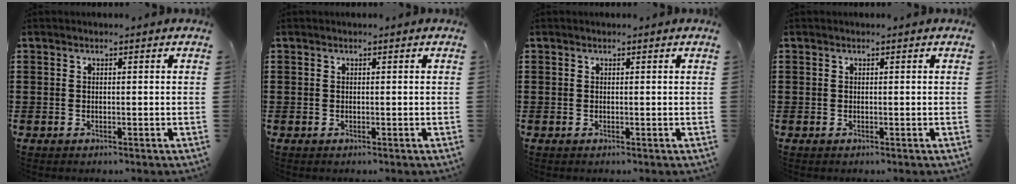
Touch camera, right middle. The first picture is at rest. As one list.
[{"total": 0.0}, {"total": 0.0}, {"total": 0.0}]